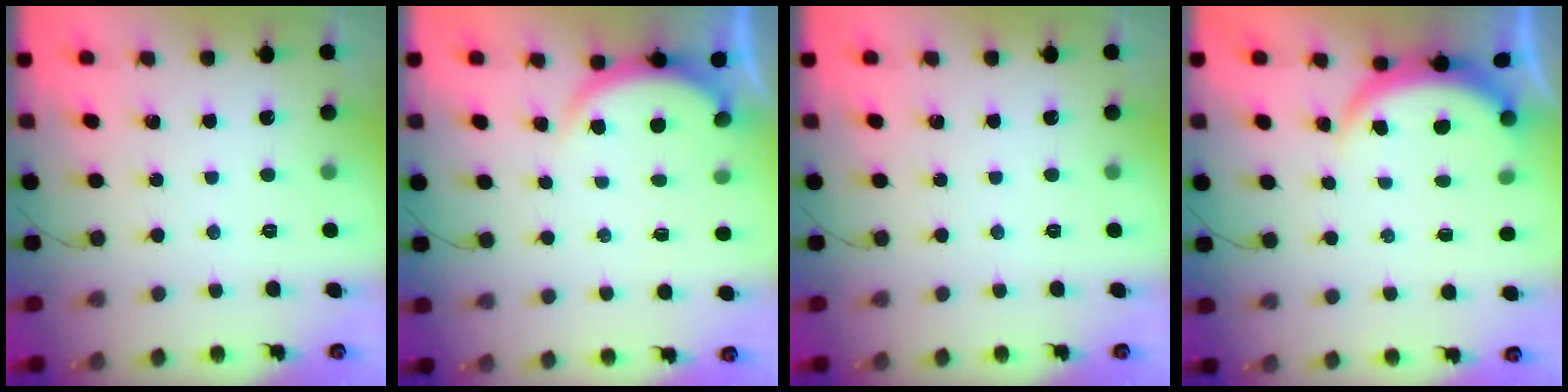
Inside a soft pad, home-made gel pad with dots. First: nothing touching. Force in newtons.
{"total": 2.9, "press": 2.8, "slide": 0.5}
{"total": 0.0}
{"total": 4.0, "press": 4.0, "slide": 0.3}